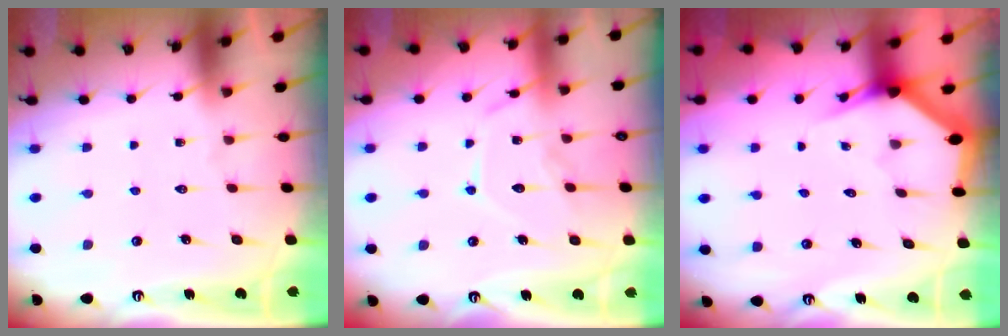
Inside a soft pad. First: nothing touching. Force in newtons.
{"total": 12.3, "press": 12.3, "slide": 1.0}
{"total": 3.0, "press": 3.0, "slide": 0.0}